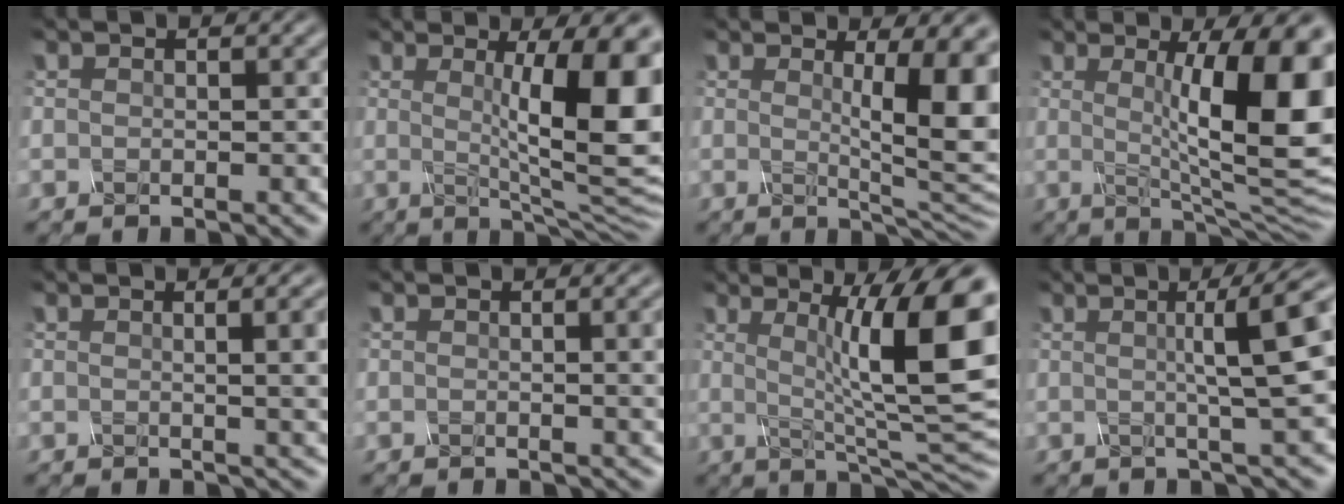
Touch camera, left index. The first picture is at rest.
{"total": 12.3, "force": [1.8, 2.9, 11.9], "torque": [-0.146, -0.010, 0.031]}
{"total": 9.8, "force": [1.7, 2.5, 9.4], "torque": [-0.111, -0.009, 0.029]}
{"total": 13.7, "force": [1.9, 3.3, 13.1], "torque": [-0.159, -0.006, 0.035]}
{"total": 6.9, "force": [1.2, 2.9, 6.1], "torque": [-0.021, 0.020, 0.007]}
{"total": 3.9, "force": [0.3, 1.5, 3.6], "torque": [-0.026, 0.010, 0.002]}
{"total": 12.2, "force": [2.0, 2.6, 11.7], "torque": [-0.156, 0.002, 0.035]}
{"total": 6.8, "force": [1.2, 1.2, 6.5], "torque": [-0.069, 0.015, 0.019]}